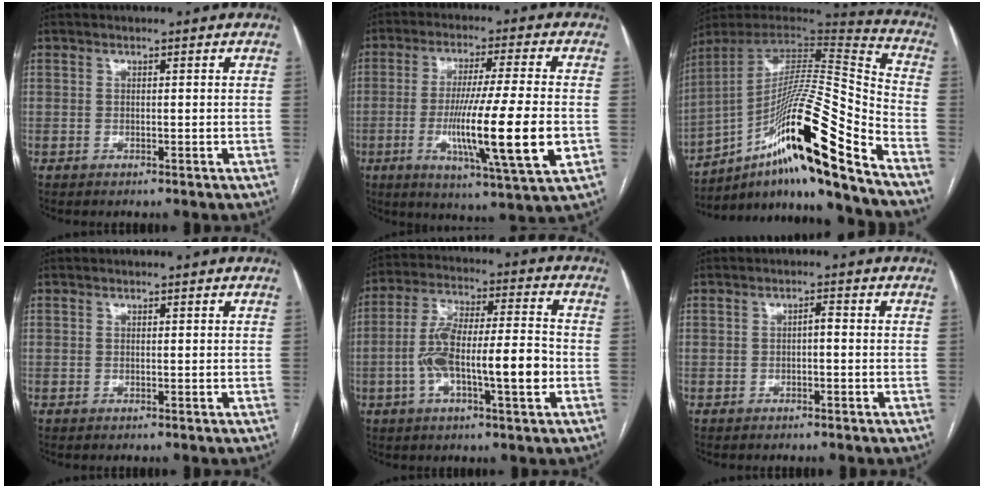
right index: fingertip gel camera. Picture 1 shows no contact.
{"total": 16.3, "force": [-3.4, 0.0, 16.0], "torque": [-0.277, -0.026, -0.059]}
{"total": 23.8, "force": [-13.7, 0.3, 19.5], "torque": [-0.314, -0.002, -0.238]}
{"total": 0.0}
{"total": 13.5, "force": [-3.1, 2.7, 12.9], "torque": [-0.237, 0.019, -0.053]}
{"total": 1.2, "force": [-0.2, 0.4, 1.1], "torque": [-0.017, 0.004, -0.005]}